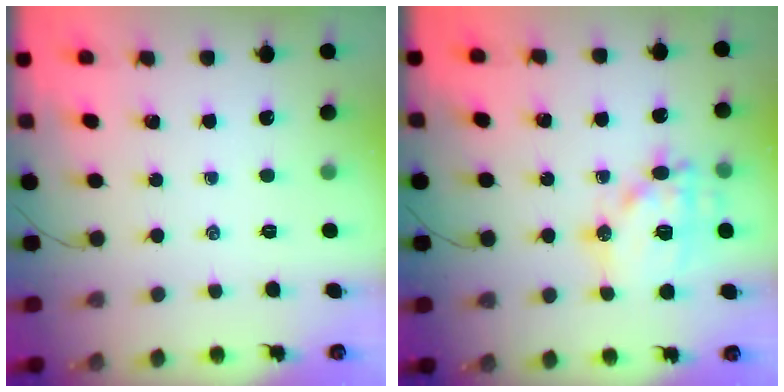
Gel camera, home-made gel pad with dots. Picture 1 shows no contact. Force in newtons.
{"total": 15.6, "press": 15.5, "slide": 2.1}